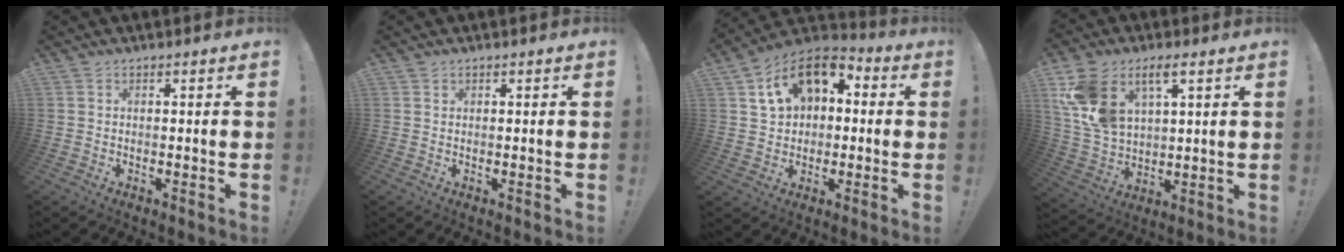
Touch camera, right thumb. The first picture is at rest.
{"total": 0.5, "force": [0.4, 0.4, 0.0], "torque": [0.004, -0.002, 0.007]}
{"total": 14.5, "force": [5.5, 10.6, 8.3], "torque": [-0.126, -0.007, 0.107]}
{"total": 12.4, "force": [6.3, 7.2, 7.9], "torque": [-0.159, -0.024, 0.121]}